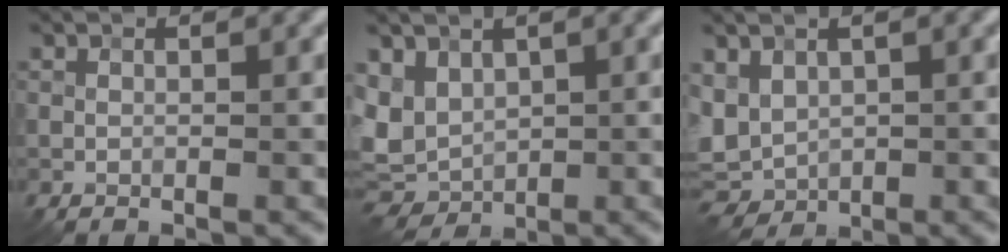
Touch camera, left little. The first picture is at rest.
{"total": 5.0, "force": [-0.2, 3.9, 3.2], "torque": [-0.065, -0.003, -0.002]}
{"total": 4.0, "force": [-0.4, 3.2, 2.4], "torque": [-0.058, 0.001, -0.009]}